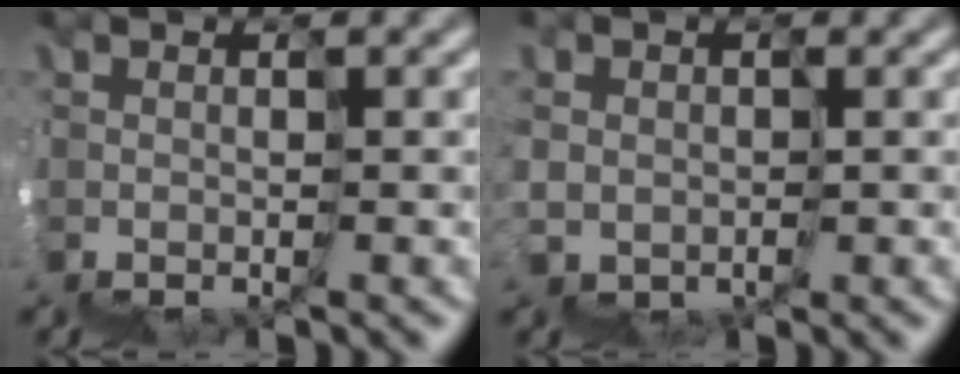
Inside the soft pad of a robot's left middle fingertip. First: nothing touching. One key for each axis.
{"total": 2.1, "fx": 0.2, "fy": 1.8, "fz": -1.1, "tx": 0.030, "ty": 0.007, "tz": 0.001}